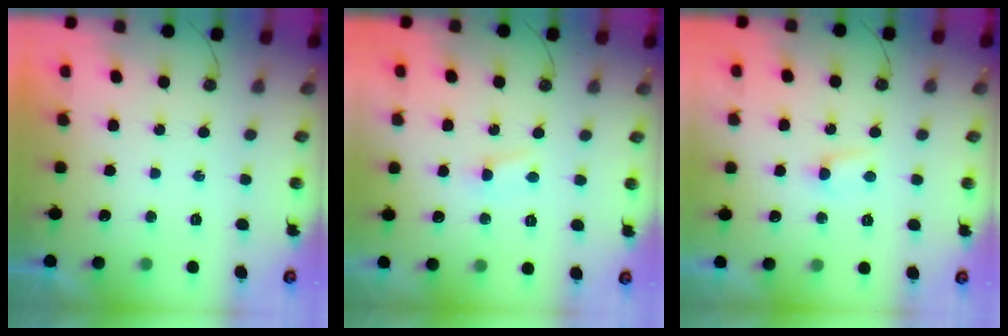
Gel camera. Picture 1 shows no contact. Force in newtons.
{"total": 2.8, "press": 2.8, "slide": 0.4}
{"total": 2.8, "press": 2.8, "slide": 0.4}